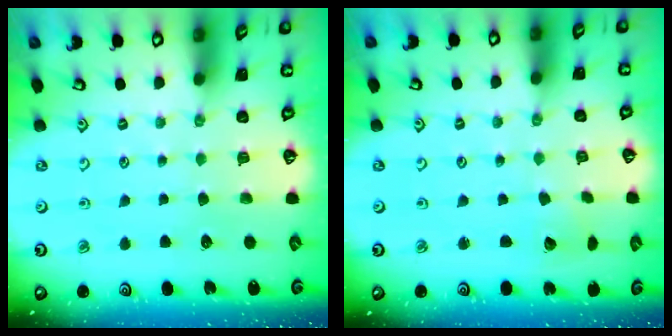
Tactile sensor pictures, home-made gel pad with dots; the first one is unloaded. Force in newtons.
{"total": 3.7, "press": 3.7, "slide": 0.3}